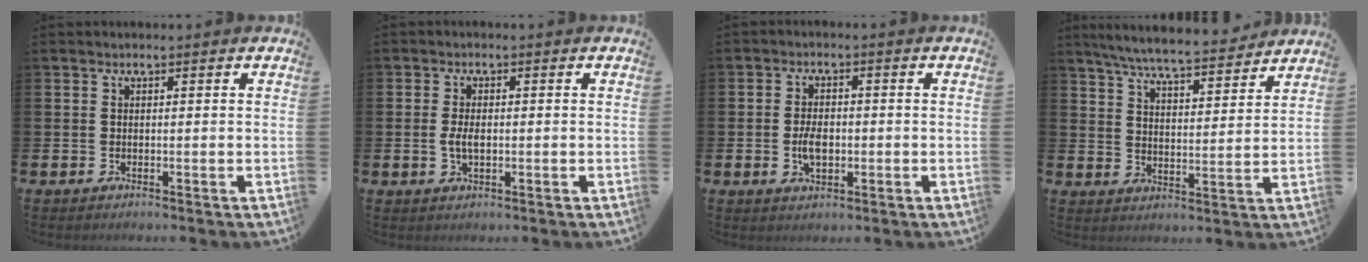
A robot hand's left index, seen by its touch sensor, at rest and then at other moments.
{"total": 2.5, "force": [-0.2, 1.3, 2.2], "torque": [-0.038, 0.003, -0.005]}
{"total": 3.7, "force": [-0.4, 2.1, 3.0], "torque": [-0.043, 0.000, -0.010]}
{"total": 7.3, "force": [6.9, 0.5, 2.3], "torque": [-0.063, -0.047, 0.119]}